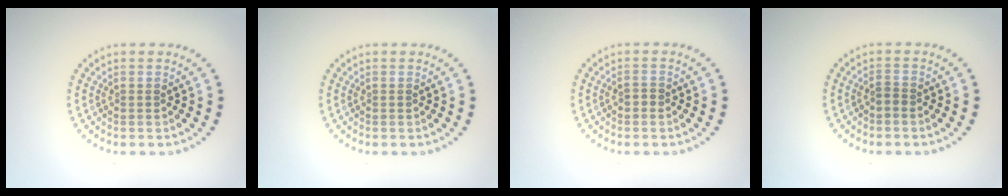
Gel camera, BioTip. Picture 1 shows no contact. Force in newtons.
{"total": 0.0}
{"total": 0.8, "press": 0.8, "slide": 0.1}
{"total": 0.7, "press": 0.5, "slide": 0.5}